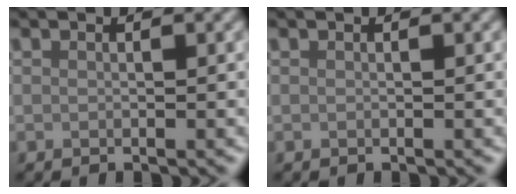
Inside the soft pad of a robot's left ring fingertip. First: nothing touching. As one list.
[{"total": 0.0}]